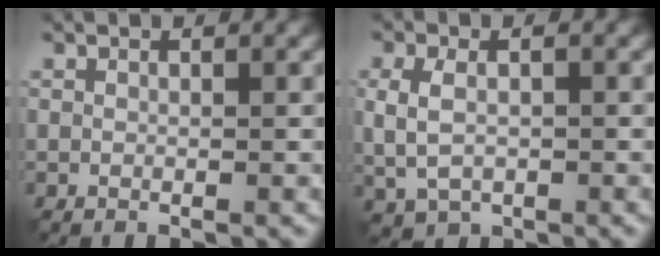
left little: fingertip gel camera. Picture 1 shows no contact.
{"total": 3.6, "force": [-0.4, 2.4, 2.6], "torque": [-0.062, -0.005, -0.001]}